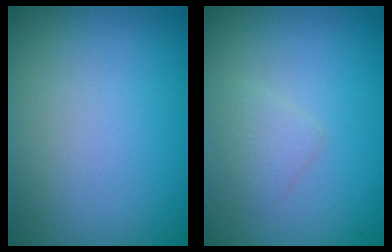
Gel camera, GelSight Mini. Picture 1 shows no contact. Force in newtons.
{"total": 1.4, "press": 1.4, "slide": 0.1}